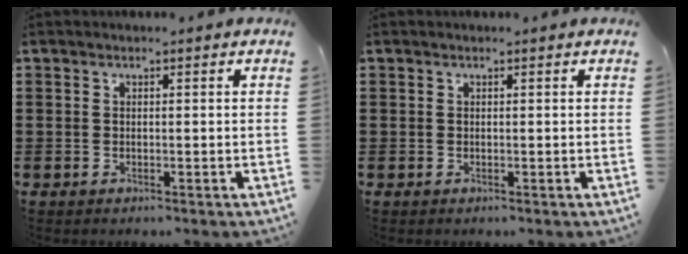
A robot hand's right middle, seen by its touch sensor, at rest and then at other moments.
{"total": 0.0}